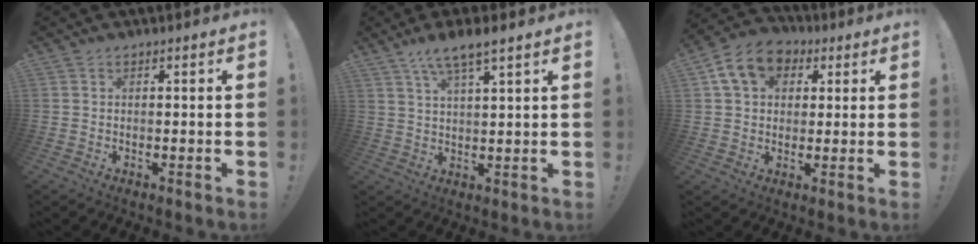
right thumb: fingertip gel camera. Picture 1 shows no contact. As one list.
[{"total": 6.5, "force": [4.8, 0.5, 4.4], "torque": [-0.078, -0.023, 0.081]}, {"total": 12.0, "force": [4.6, 9.1, 6.4], "torque": [-0.102, -0.005, 0.091]}]